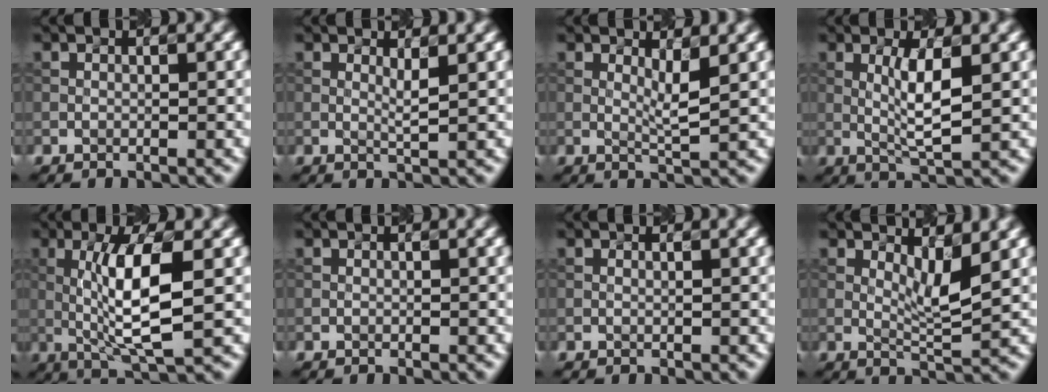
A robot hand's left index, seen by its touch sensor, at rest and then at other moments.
{"total": 1.1, "force": [0.4, 0.1, 1.0], "torque": [-0.020, -0.002, 0.011]}
{"total": 1.9, "force": [0.6, 0.2, 1.8], "torque": [-0.030, -0.006, 0.019]}
{"total": 3.5, "force": [0.4, 0.4, 3.5], "torque": [-0.073, -0.004, 0.022]}
{"total": 6.7, "force": [0.2, 1.2, 6.6], "torque": [-0.121, 0.001, 0.018]}
{"total": 0.0}
{"total": 0.6, "force": [0.2, 0.3, 0.5], "torque": [-0.002, 0.002, -0.002]}
{"total": 2.8, "force": [1.2, 0.4, 2.5], "torque": [-0.045, -0.010, 0.032]}